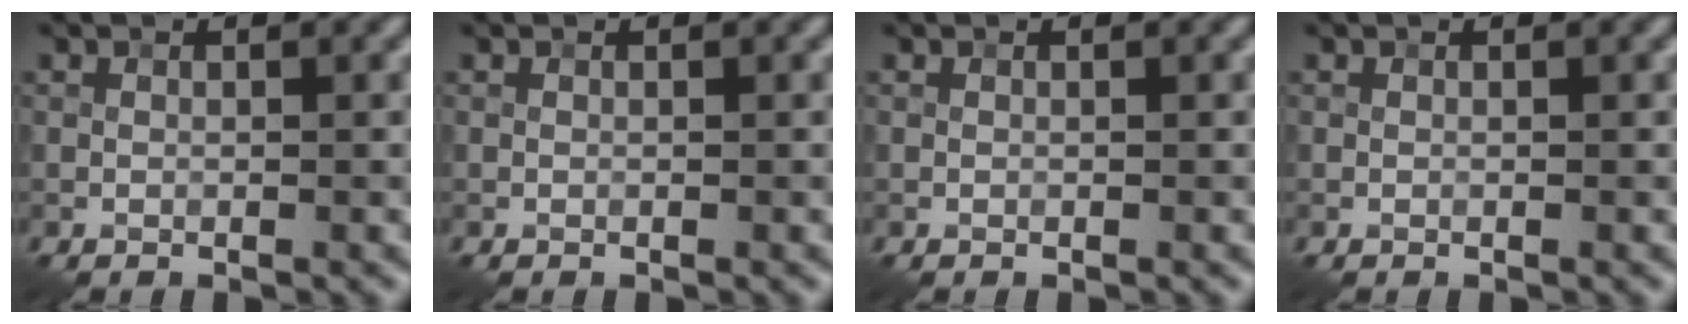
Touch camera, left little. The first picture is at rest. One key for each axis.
{"total": 0.0}
{"total": 0.0}
{"total": 0.0}